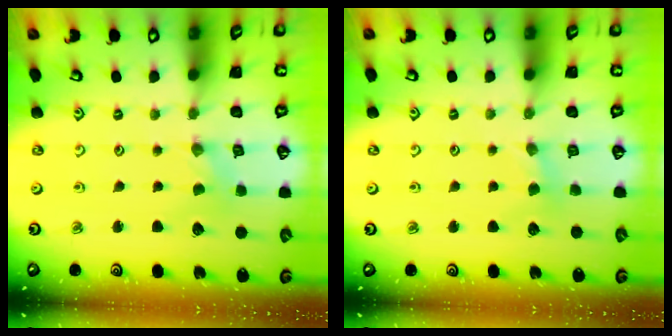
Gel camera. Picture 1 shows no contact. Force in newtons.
{"total": 2.5, "press": 2.5, "slide": 0.5}